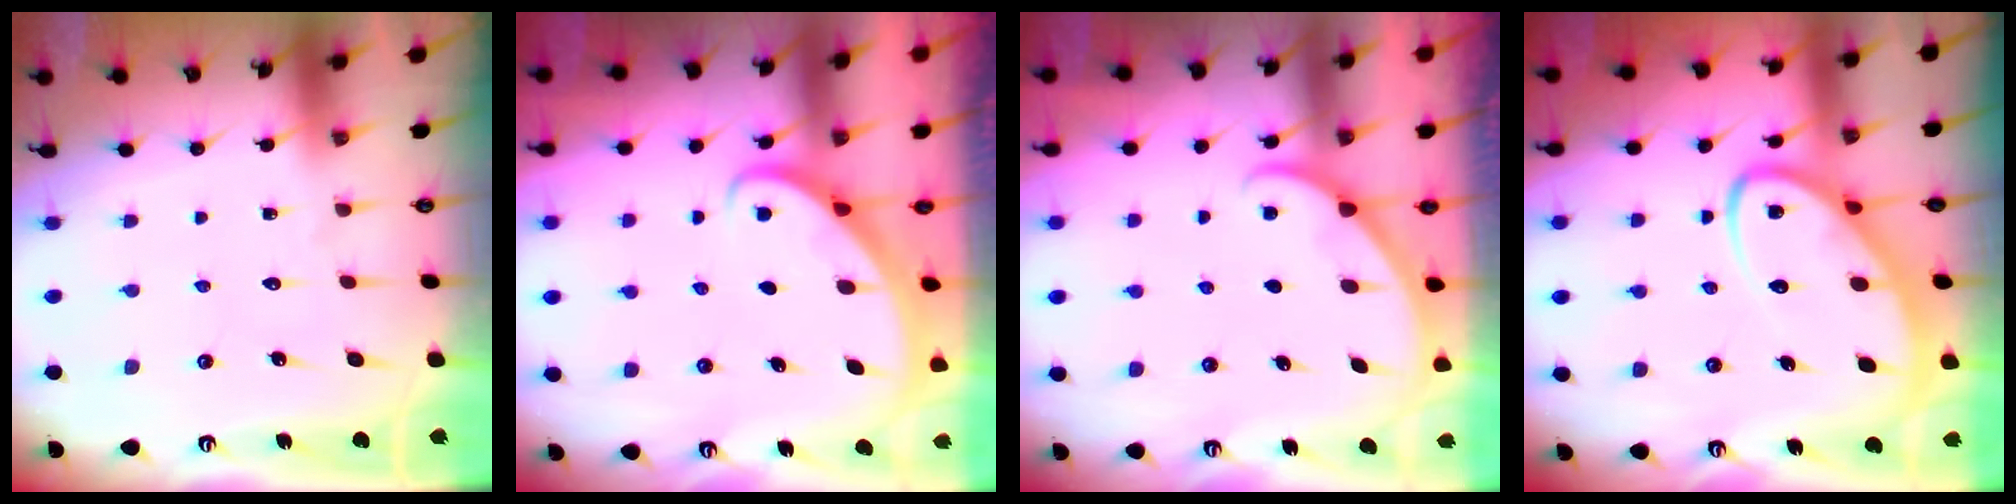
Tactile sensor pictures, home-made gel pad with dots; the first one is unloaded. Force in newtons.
{"total": 2.9, "press": 2.9, "slide": 0.2}
{"total": 1.7, "press": 1.6, "slide": 0.2}
{"total": 7.7, "press": 7.7, "slide": 0.8}